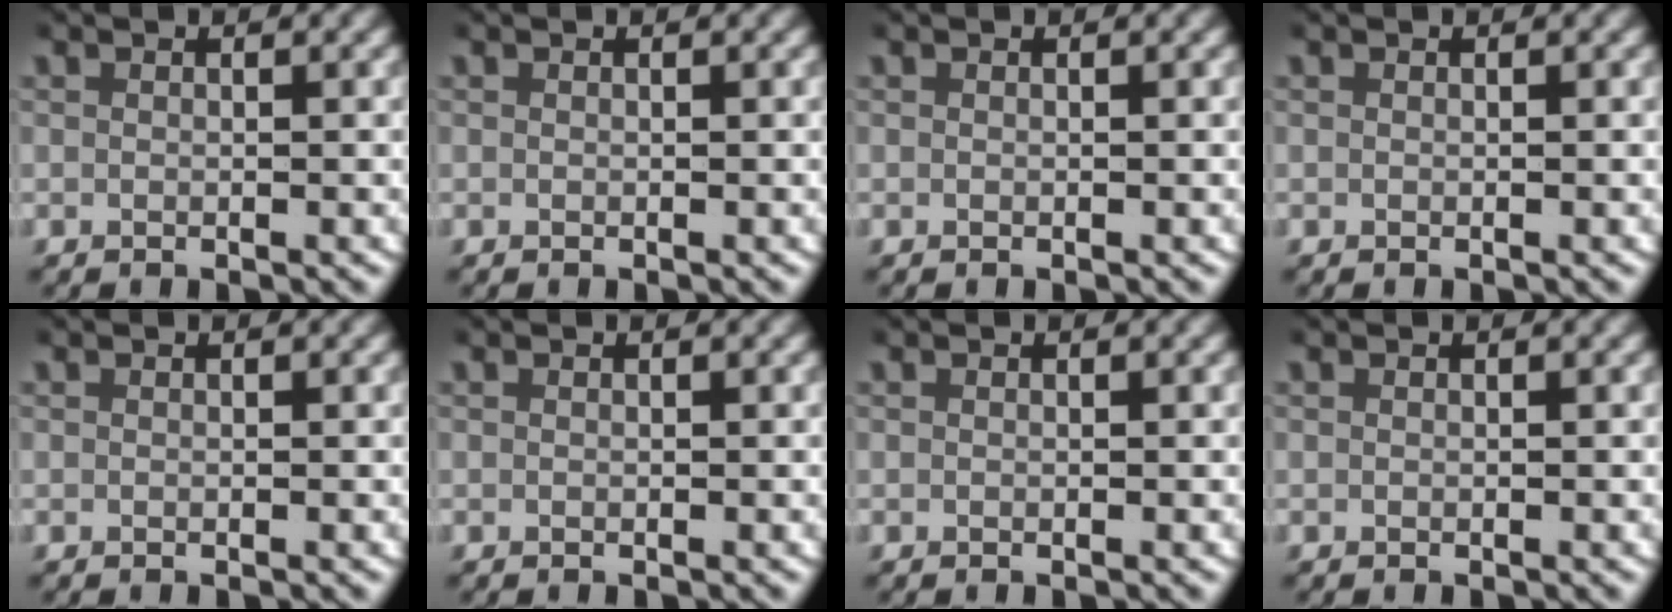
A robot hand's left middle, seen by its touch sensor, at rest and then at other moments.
{"total": 0.0}
{"total": 0.0}
{"total": 0.0}
{"total": 0.0}
{"total": 0.0}
{"total": 0.0}
{"total": 0.0}